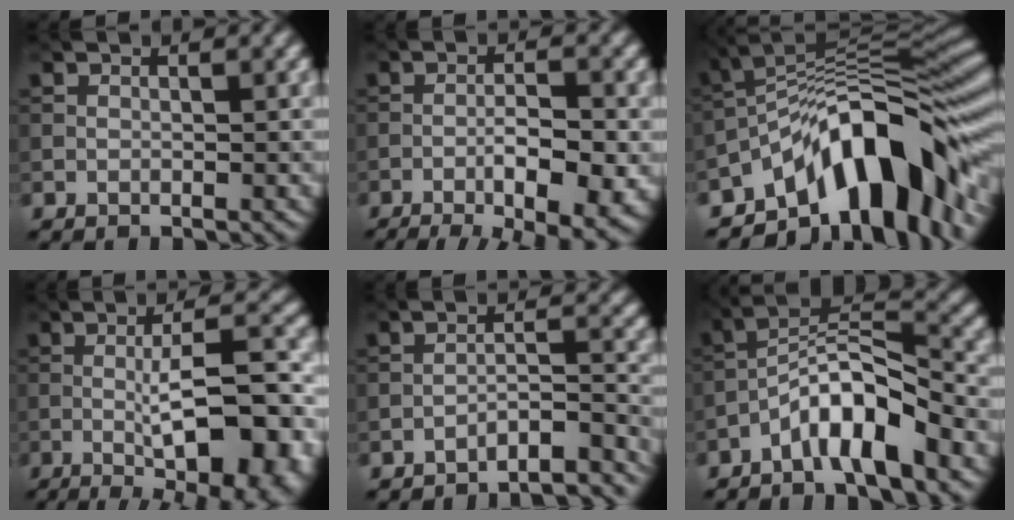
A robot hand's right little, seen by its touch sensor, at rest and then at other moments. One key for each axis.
{"total": 9.8, "fx": -4.6, "fy": 2.9, "fz": 8.1, "tx": -0.116, "ty": -0.006, "tz": -0.051}
{"total": 13.2, "fx": -7.3, "fy": 5.0, "fz": 9.8, "tx": -0.124, "ty": 0.015, "tz": -0.134}
{"total": 12.3, "fx": -3.2, "fy": 3.5, "fz": 11.4, "tx": -0.146, "ty": 0.009, "tz": -0.038}
{"total": 7.7, "fx": -7.1, "fy": 1.2, "fz": 2.7, "tx": -0.031, "ty": 0.013, "tz": -0.095}
{"total": 7.3, "fx": -4.0, "fy": 2.2, "fz": 5.7, "tx": -0.099, "ty": 0.015, "tz": -0.080}